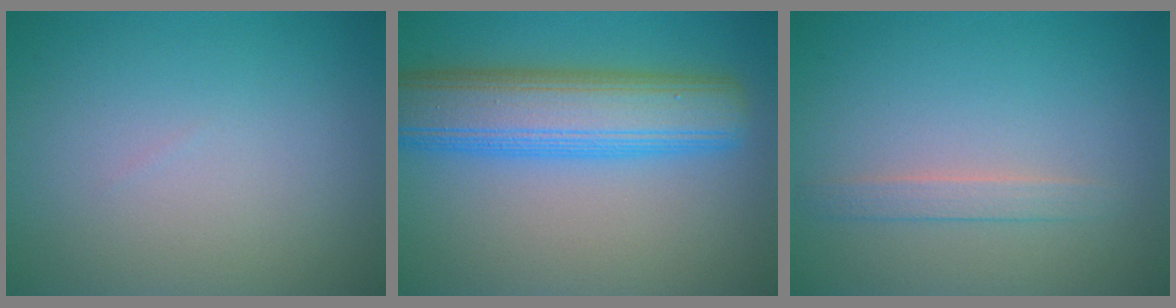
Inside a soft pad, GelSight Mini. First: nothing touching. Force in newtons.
{"total": 8.6, "press": 8.6, "slide": 0.3}
{"total": 1.5, "press": 1.5, "slide": 0.1}